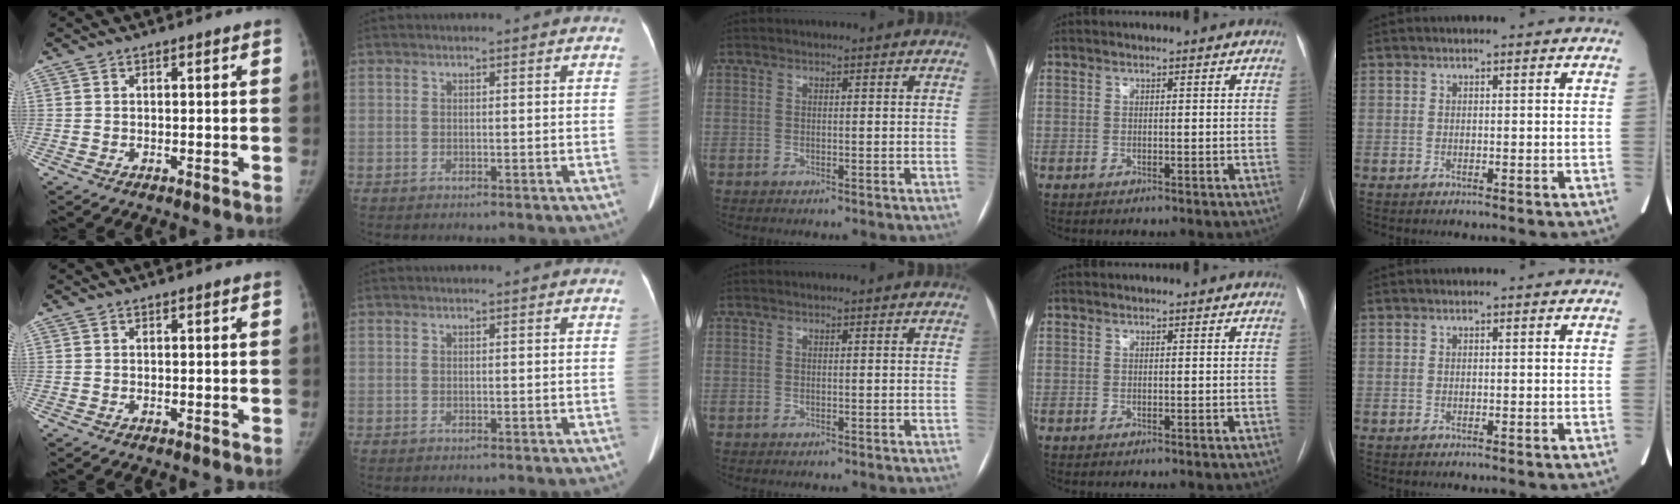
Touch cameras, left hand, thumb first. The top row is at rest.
{}